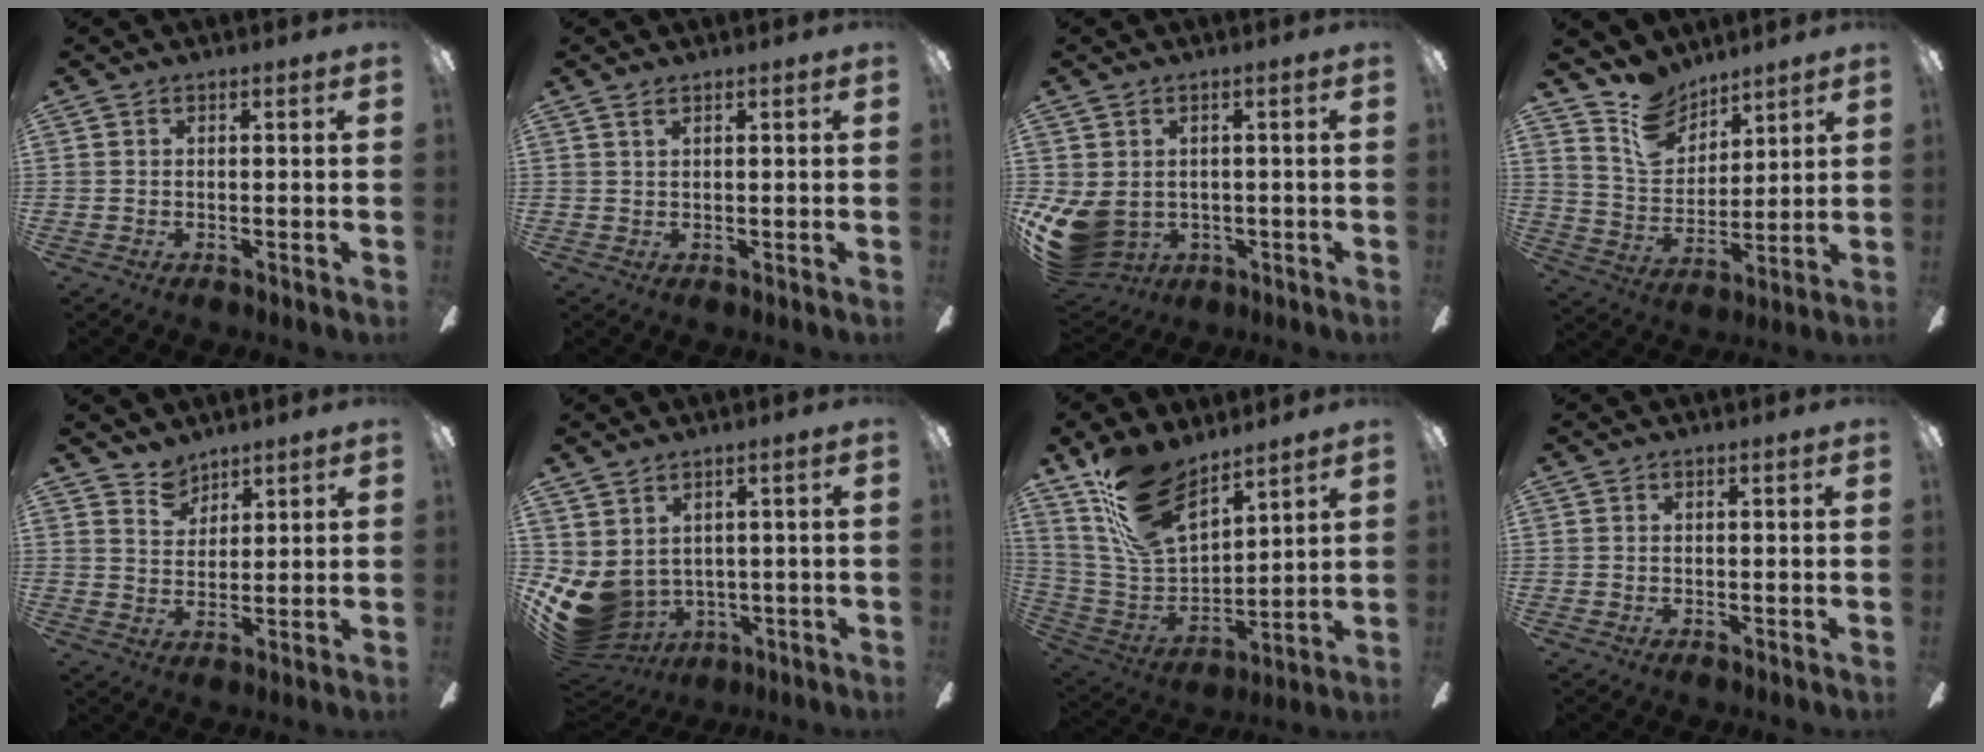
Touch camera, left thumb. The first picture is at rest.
{"total": 1.2, "force": [0.8, 0.5, 0.7], "torque": [-0.017, 0.001, 0.014]}
{"total": 9.0, "force": [-1.0, 7.2, 5.3], "torque": [-0.127, -0.004, -0.014]}
{"total": 12.0, "force": [9.4, 6.7, 3.1], "torque": [-0.073, -0.055, 0.185]}
{"total": 5.4, "force": [4.7, 2.6, 0.4], "torque": [-0.010, -0.024, 0.089]}
{"total": 8.7, "force": [0.0, 7.1, 5.0], "torque": [-0.145, -0.021, 0.008]}
{"total": 19.1, "force": [13.1, 9.4, 10.3], "torque": [-0.203, -0.064, 0.248]}
{"total": 0.0}